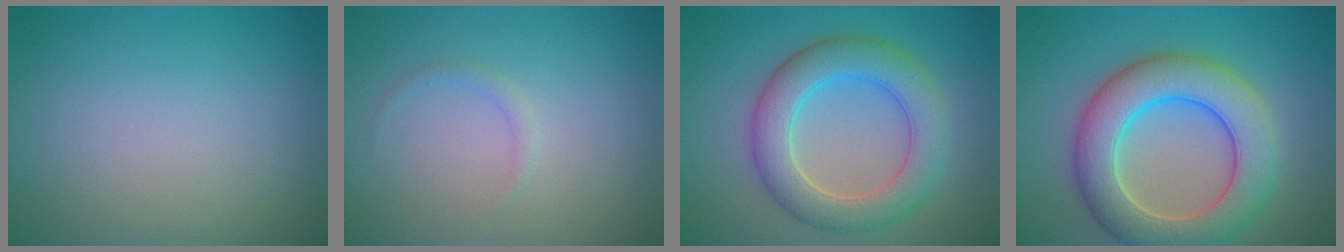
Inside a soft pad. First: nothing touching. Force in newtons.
{"total": 0.8, "press": 0.8, "slide": 0.2}
{"total": 6.3, "press": 6.3, "slide": 0.5}
{"total": 8.7, "press": 8.6, "slide": 0.4}